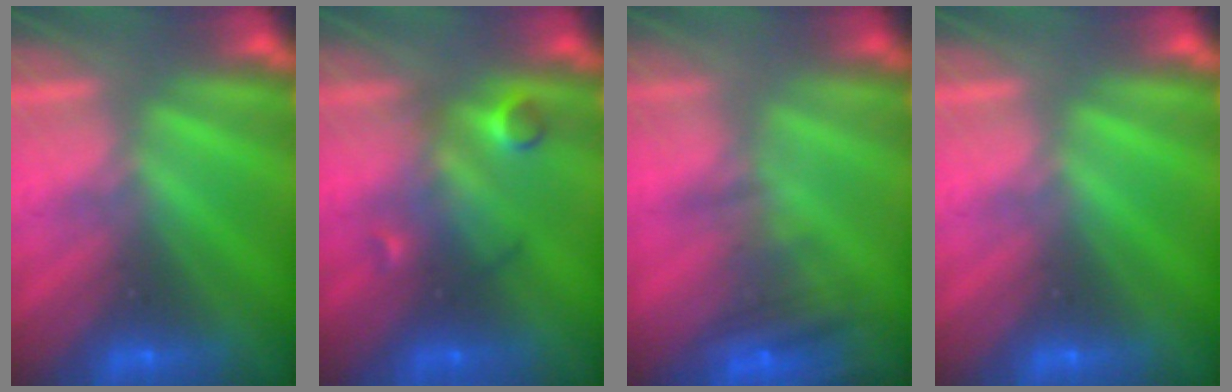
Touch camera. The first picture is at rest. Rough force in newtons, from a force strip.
{"total": 2.9}
{"total": 5.1}
{"total": 0.0}